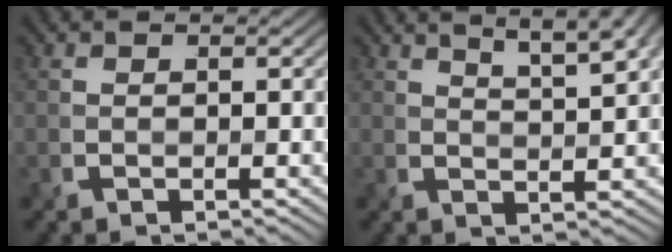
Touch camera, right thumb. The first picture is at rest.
{"total": 7.5, "force": [4.9, 1.7, 5.4], "torque": [-0.080, 0.011, 0.066]}